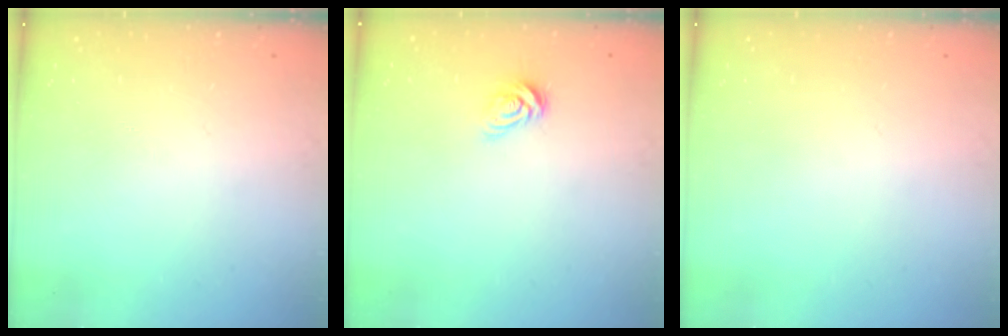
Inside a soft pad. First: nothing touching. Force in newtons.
{"total": 6.2, "press": 6.2, "slide": 0.5}
{"total": 0.0}